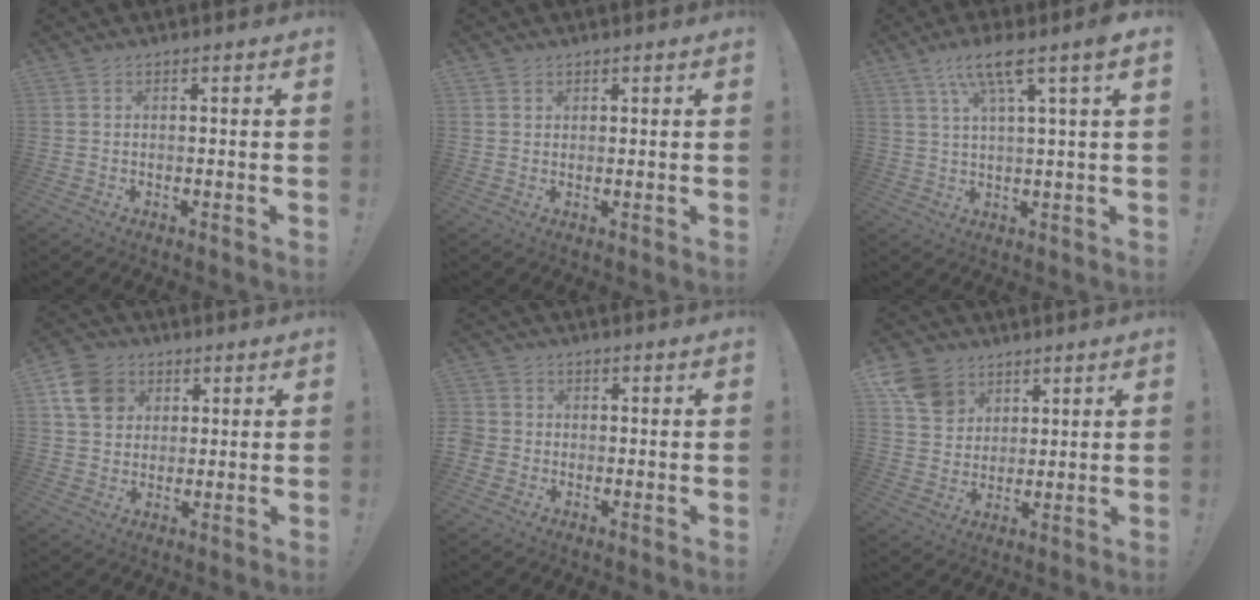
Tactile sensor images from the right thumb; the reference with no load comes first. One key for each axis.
{"total": 1.3, "fx": 0.9, "fy": 1.0, "fz": 0.0, "tx": 0.001, "ty": -0.003, "tz": 0.016}
{"total": 9.2, "fx": 4.5, "fy": 1.1, "fz": 7.9, "tx": -0.138, "ty": -0.013, "tz": 0.075}
{"total": 10.8, "fx": 4.2, "fy": 9.1, "fz": 4.2, "tx": -0.056, "ty": -0.014, "tz": 0.085}
{"total": 3.6, "fx": -1.0, "fy": 3.3, "fz": 1.1, "tx": -0.020, "ty": 0.007, "tz": -0.019}
{"total": 10.6, "fx": 5.8, "fy": 8.1, "fz": 3.6, "tx": -0.055, "ty": -0.027, "tz": 0.118}